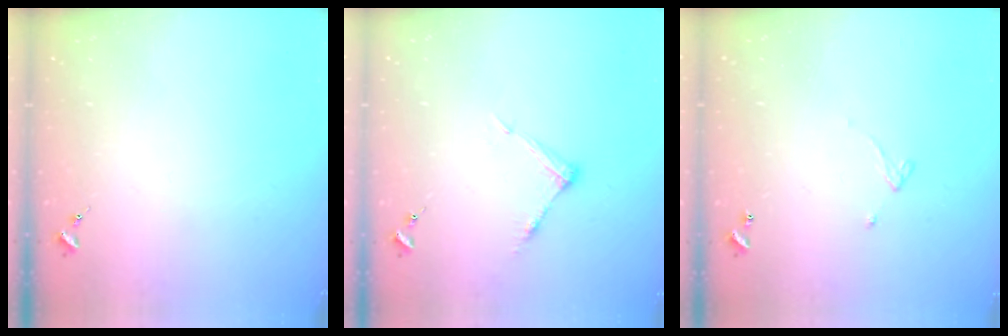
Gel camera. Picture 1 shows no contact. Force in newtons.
{"total": 6.8, "press": 6.7, "slide": 0.4}
{"total": 3.4, "press": 3.4, "slide": 0.5}